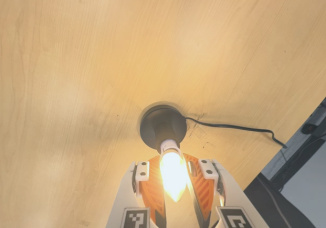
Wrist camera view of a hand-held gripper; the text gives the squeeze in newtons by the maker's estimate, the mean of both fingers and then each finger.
{"total": 12.2, "left": 9.8, "right": 14.5}